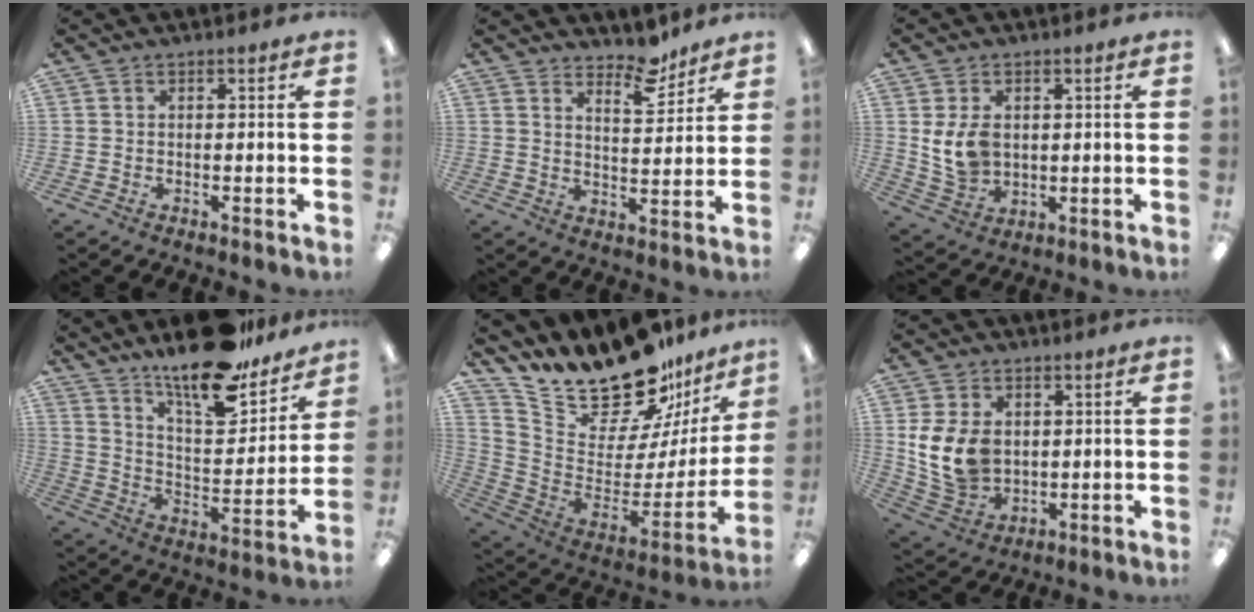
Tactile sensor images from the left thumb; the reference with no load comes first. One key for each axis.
{"total": 8.1, "fx": 6.8, "fy": 2.9, "fz": 3.4, "tx": -0.029, "ty": -0.050, "tz": 0.114}
{"total": 8.1, "fx": 1.7, "fy": 6.0, "fz": 5.2, "tx": -0.105, "ty": 0.001, "tz": 0.032}
{"total": 18.0, "fx": 14.9, "fy": 5.1, "fz": 8.8, "tx": -0.143, "ty": -0.109, "tz": 0.254}
{"total": 20.2, "fx": 18.1, "fy": 6.4, "fz": 6.3, "tx": -0.094, "ty": -0.162, "tz": 0.316}
{"total": 11.8, "fx": 1.9, "fy": 8.9, "fz": 7.5, "tx": -0.167, "ty": 0.001, "tz": 0.039}